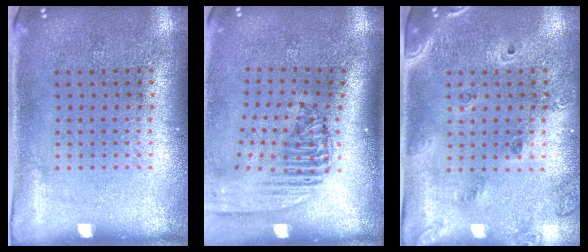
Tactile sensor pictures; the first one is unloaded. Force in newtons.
{"total": 2.4, "press": 1.8, "slide": 1.5}
{"total": 1.4, "press": 1.3, "slide": 0.5}